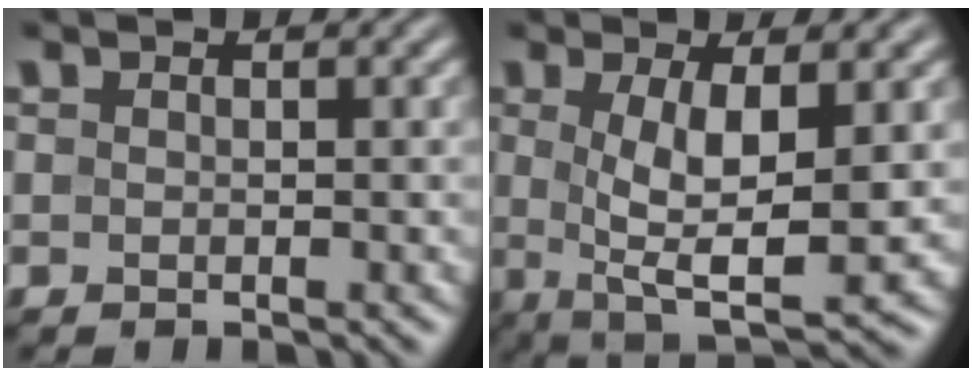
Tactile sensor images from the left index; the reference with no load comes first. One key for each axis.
{"total": 8.0, "fx": 0.4, "fy": 2.5, "fz": 7.6, "tx": -0.132, "ty": -0.007, "tz": 0.011}